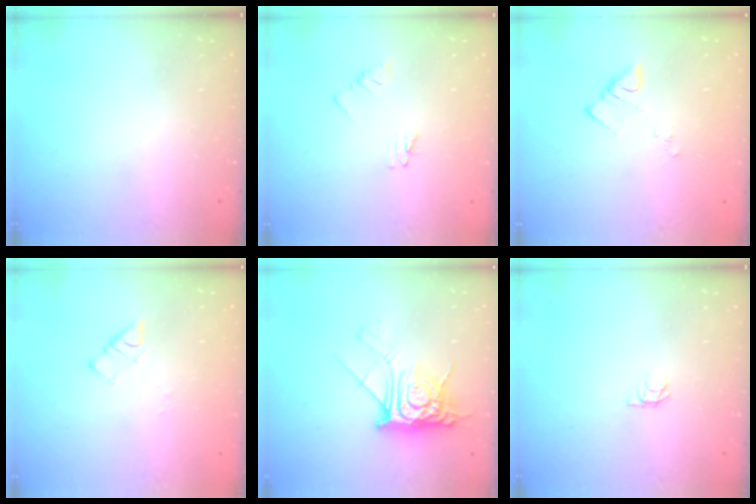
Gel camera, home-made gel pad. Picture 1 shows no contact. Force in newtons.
{"total": 2.8, "press": 2.8, "slide": 0.3}
{"total": 4.9, "press": 4.8, "slide": 0.7}
{"total": 3.6, "press": 3.6, "slide": 0.5}
{"total": 12.2, "press": 12.1, "slide": 1.3}
{"total": 2.7, "press": 2.7, "slide": 0.3}